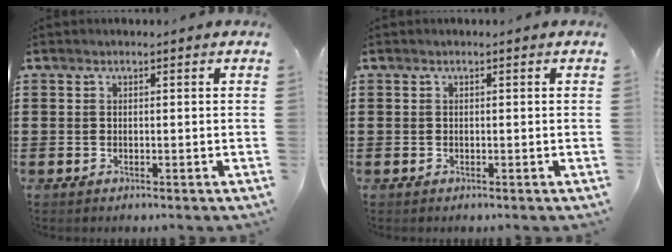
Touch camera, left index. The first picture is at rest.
{"total": 0.0}